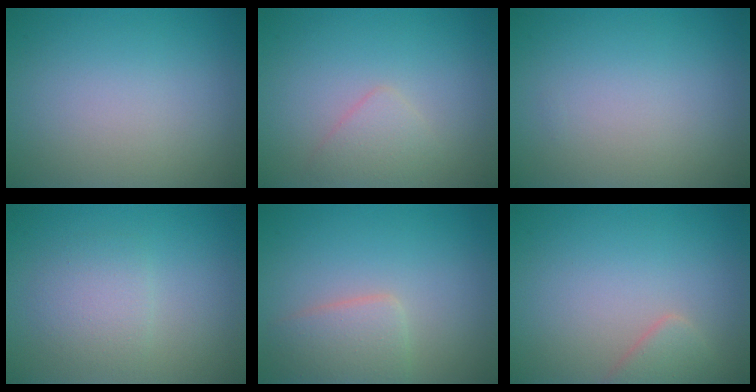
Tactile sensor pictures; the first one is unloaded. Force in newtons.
{"total": 1.7, "press": 1.7, "slide": 0.0}
{"total": 0.0}
{"total": 2.3, "press": 2.3, "slide": 0.0}
{"total": 2.9, "press": 2.9, "slide": 0.1}
{"total": 1.9, "press": 1.9, "slide": 0.2}